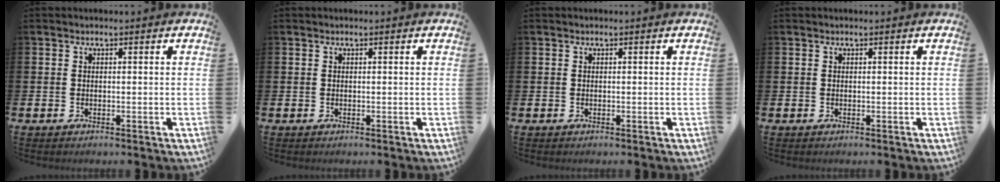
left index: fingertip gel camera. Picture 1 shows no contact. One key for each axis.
{"total": 0.0}
{"total": 0.0}
{"total": 0.0}